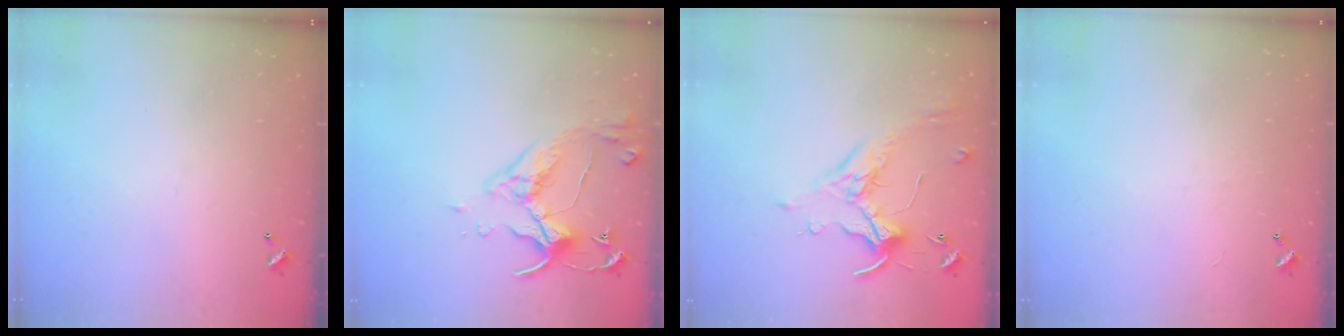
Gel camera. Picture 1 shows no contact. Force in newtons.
{"total": 5.3, "press": 5.2, "slide": 1.0}
{"total": 0.9, "press": 0.5, "slide": 0.7}
{"total": 2.4, "press": 2.4, "slide": 0.3}